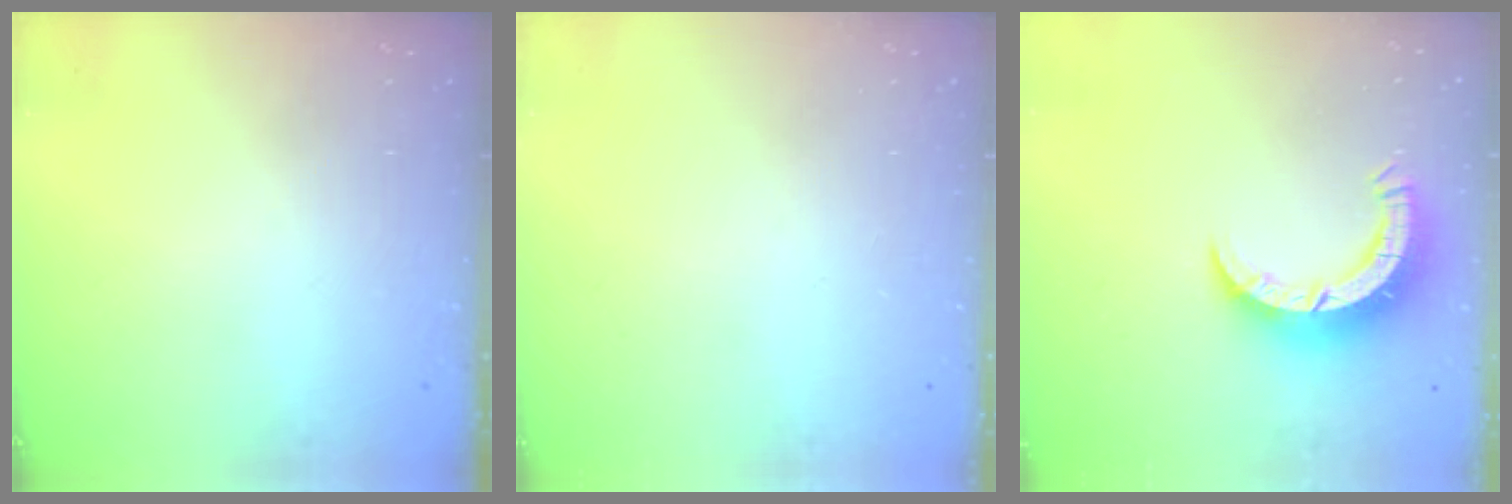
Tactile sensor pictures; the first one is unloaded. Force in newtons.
{"total": 0.0}
{"total": 8.2, "press": 8.2, "slide": 0.9}